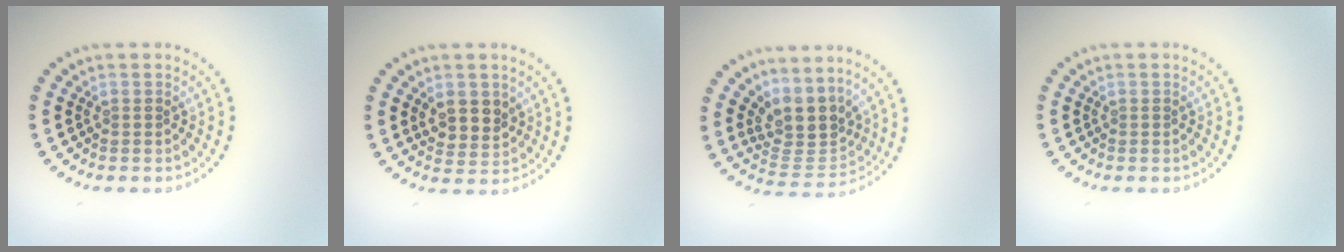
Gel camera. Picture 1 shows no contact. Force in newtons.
{"total": 2.7, "press": 2.5, "slide": 1.0}
{"total": 4.1, "press": 3.3, "slide": 2.4}
{"total": 0.0}